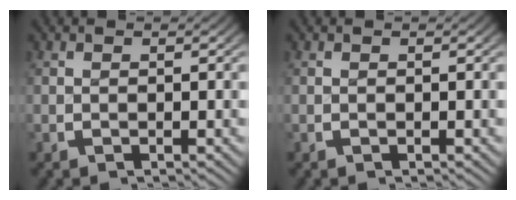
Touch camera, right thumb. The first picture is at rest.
{"total": 0.0}